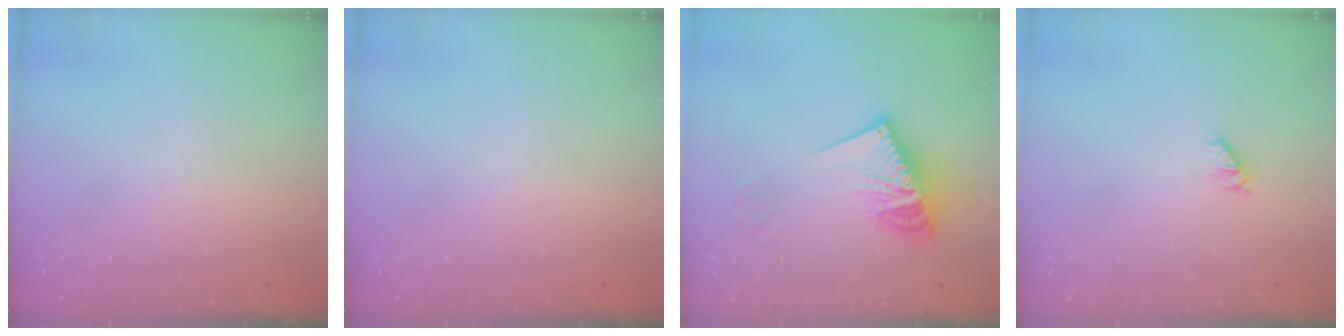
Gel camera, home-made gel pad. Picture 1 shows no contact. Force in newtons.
{"total": 0.0}
{"total": 15.9, "press": 15.8, "slide": 1.7}
{"total": 2.8, "press": 2.8, "slide": 0.5}